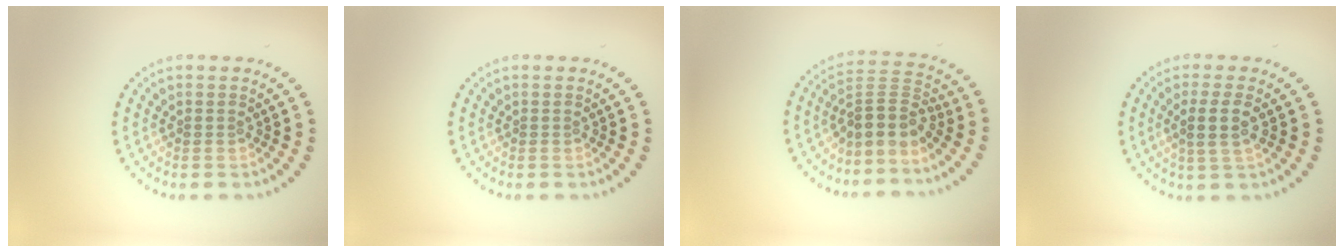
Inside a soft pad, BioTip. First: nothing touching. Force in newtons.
{"total": 0.0}
{"total": 3.5, "press": 2.6, "slide": 2.3}
{"total": 2.4, "press": 2.1, "slide": 1.2}